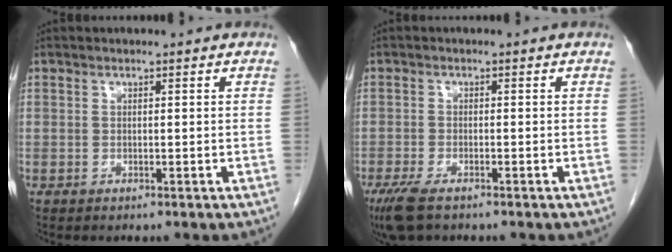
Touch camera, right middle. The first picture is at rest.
{"total": 4.9, "force": [-3.4, 1.3, 3.2], "torque": [-0.069, -0.013, -0.058]}